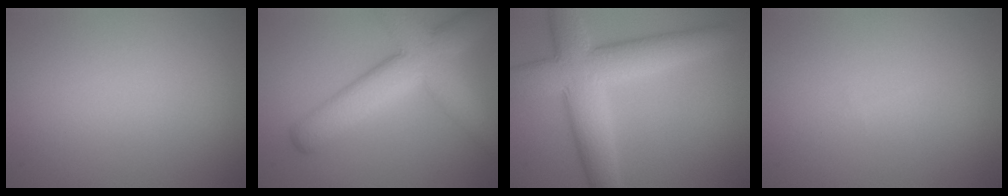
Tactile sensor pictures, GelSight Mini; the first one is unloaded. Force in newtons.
{"total": 8.3, "press": 8.3, "slide": 0.7}
{"total": 8.9, "press": 8.9, "slide": 0.5}
{"total": 0.0}